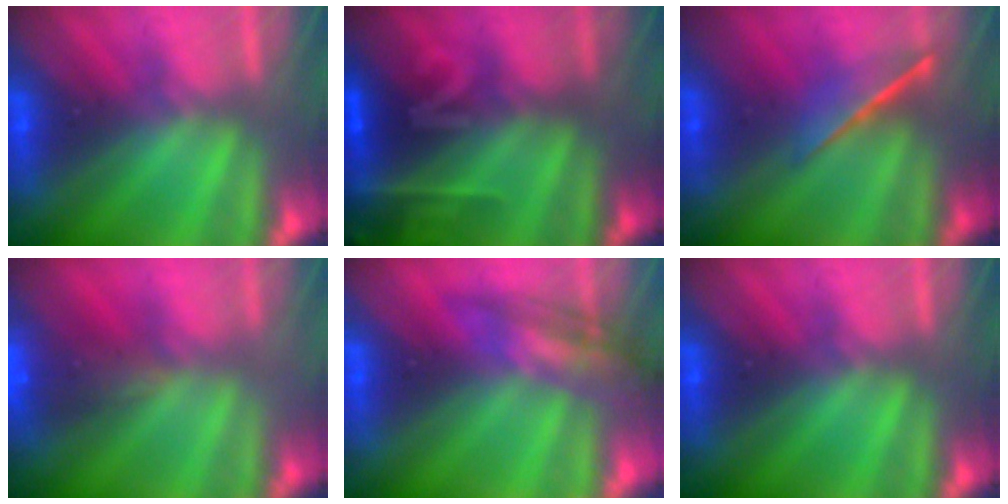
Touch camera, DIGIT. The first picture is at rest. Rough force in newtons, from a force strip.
{"total": 2.3}
{"total": 1.5}
{"total": 9.4}
{"total": 2.3}
{"total": 0.0}